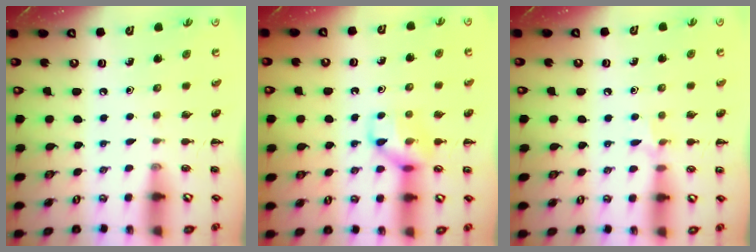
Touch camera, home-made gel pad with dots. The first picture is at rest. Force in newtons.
{"total": 11.6, "press": 11.6, "slide": 1.1}
{"total": 5.4, "press": 5.1, "slide": 1.7}